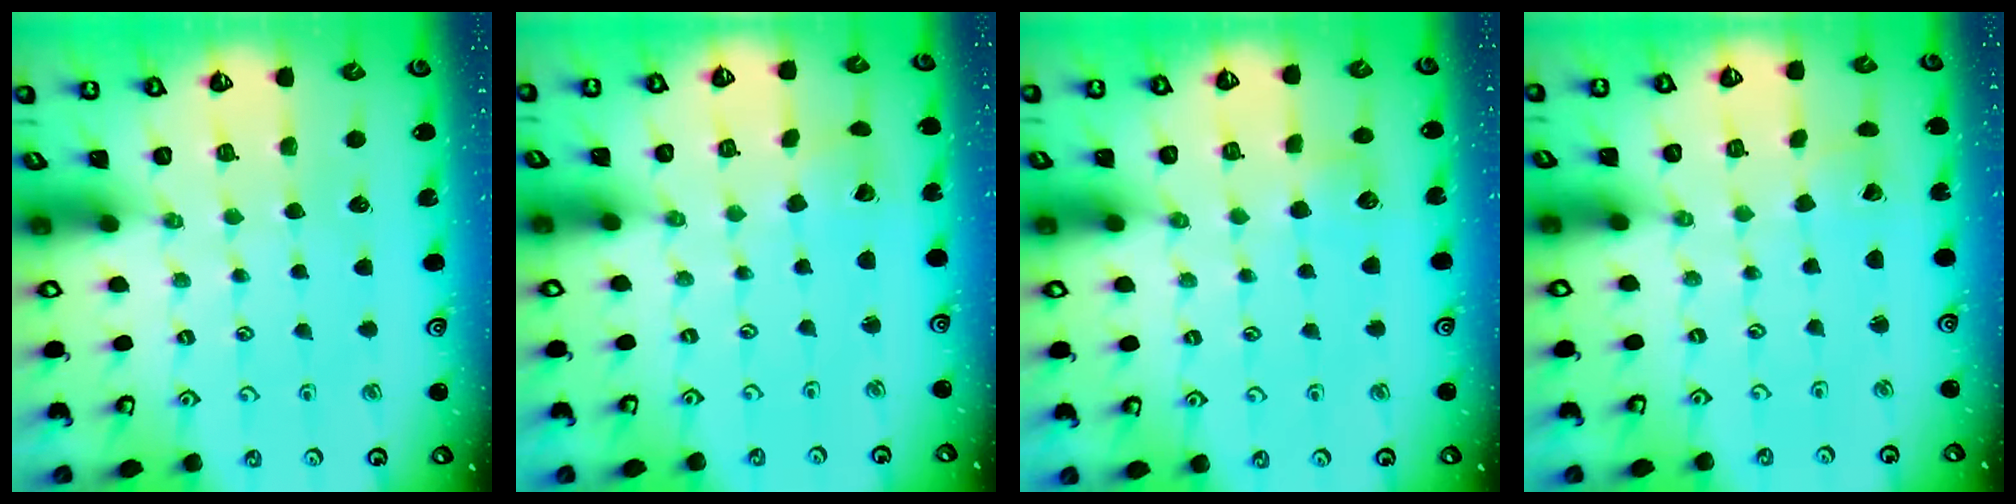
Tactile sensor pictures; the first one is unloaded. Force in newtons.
{"total": 2.1, "press": 2.1, "slide": 0.3}
{"total": 5.0, "press": 5.0, "slide": 0.6}
{"total": 2.4, "press": 2.4, "slide": 0.1}